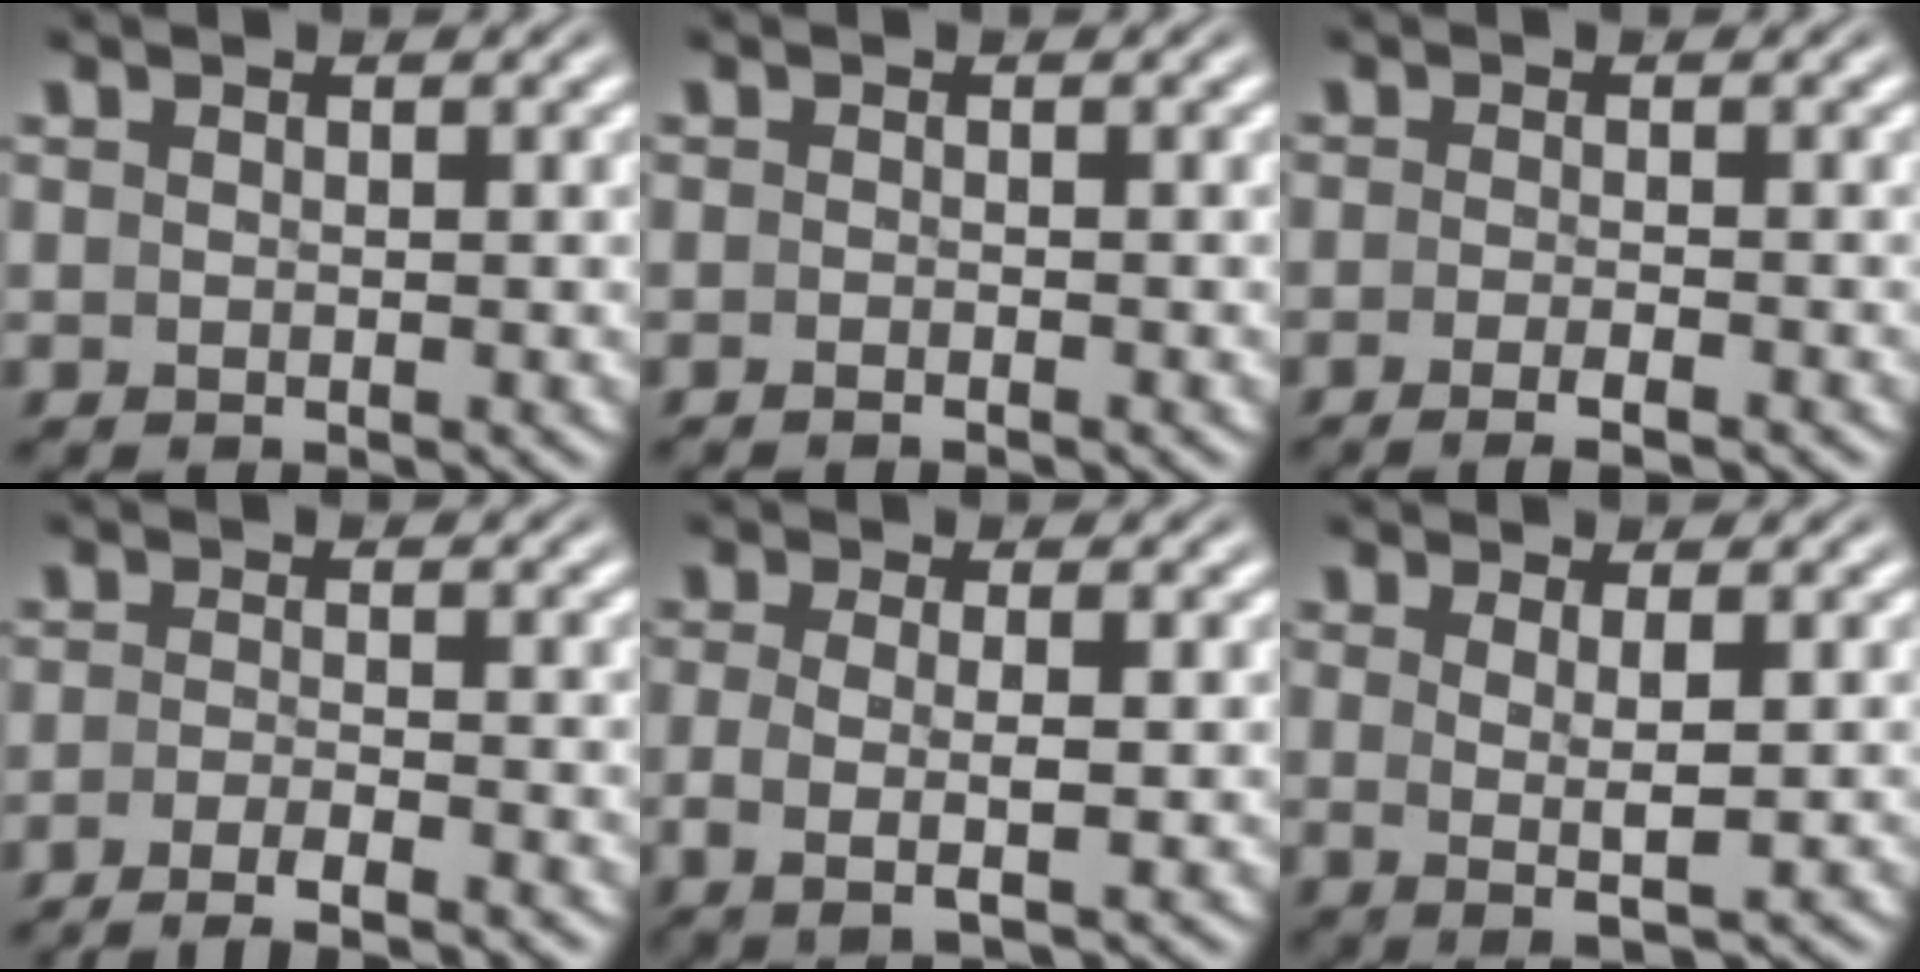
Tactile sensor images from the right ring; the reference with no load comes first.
{"total": 1.1, "force": [-1.0, -0.4, 0.3], "torque": [-0.002, 0.000, -0.018]}
{"total": 2.9, "force": [-2.4, 0.1, 1.5], "torque": [-0.030, -0.002, -0.041]}
{"total": 4.9, "force": [-4.4, 0.8, 2.1], "torque": [-0.032, -0.012, -0.065]}
{"total": 3.8, "force": [-0.8, 1.1, 3.6], "torque": [-0.074, -0.016, 0.000]}
{"total": 3.0, "force": [0.1, 0.1, 3.0], "torque": [-0.052, -0.013, 0.013]}